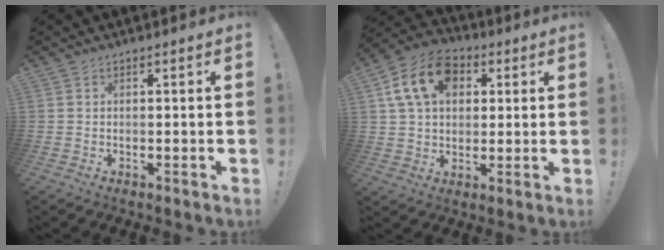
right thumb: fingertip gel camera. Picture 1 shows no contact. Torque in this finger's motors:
{"motor_torque": [0.31, 0.50, 0.76, 0.20, 0.11]}